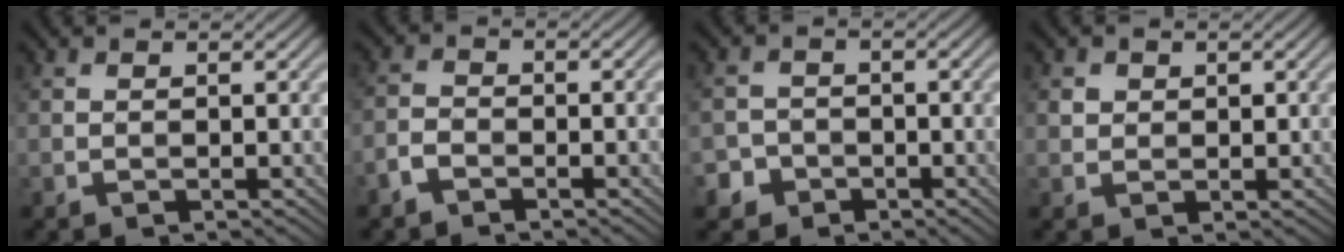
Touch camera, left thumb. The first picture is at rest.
{"total": 2.8, "force": [-2.1, 1.1, 1.4], "torque": [-0.027, 0.003, -0.050]}
{"total": 3.5, "force": [-2.0, 2.8, 0.5], "torque": [0.005, -0.002, -0.045]}
{"total": 1.7, "force": [0.6, 1.6, 0.5], "torque": [-0.013, -0.007, 0.014]}